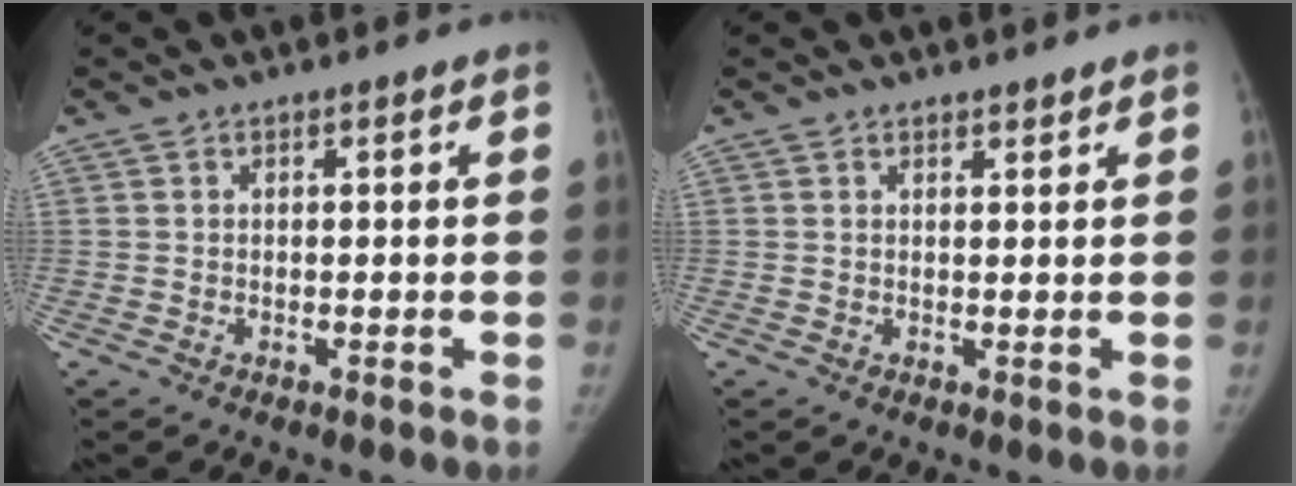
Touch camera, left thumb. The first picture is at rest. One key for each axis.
{"total": 1.3, "fx": 1.2, "fy": 0.5, "fz": 0.1, "tx": 0.011, "ty": -0.009, "tz": 0.016}